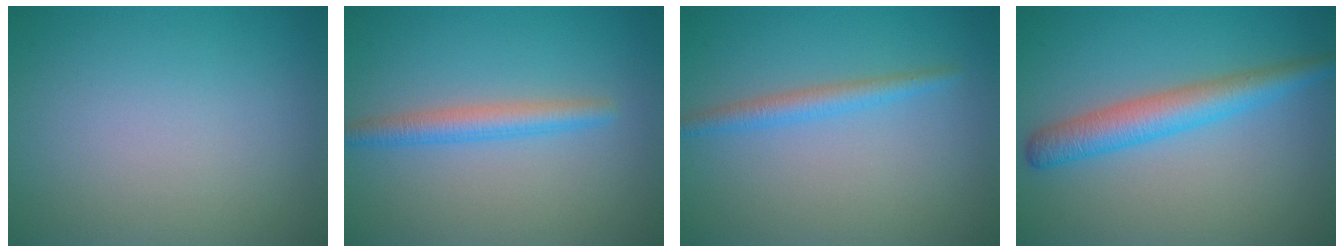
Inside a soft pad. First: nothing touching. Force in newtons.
{"total": 2.6, "press": 2.6, "slide": 0.2}
{"total": 2.1, "press": 2.0, "slide": 0.2}
{"total": 4.2, "press": 4.2, "slide": 0.1}